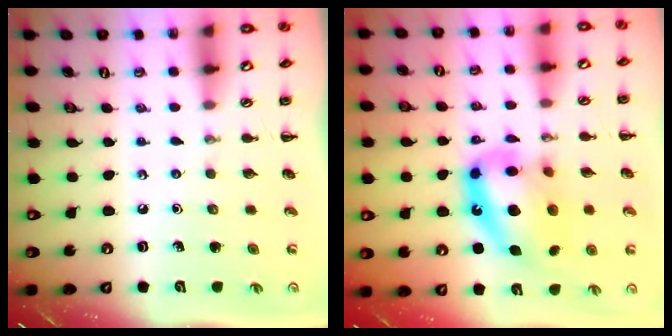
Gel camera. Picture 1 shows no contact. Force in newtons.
{"total": 16.5, "press": 15.9, "slide": 4.4}